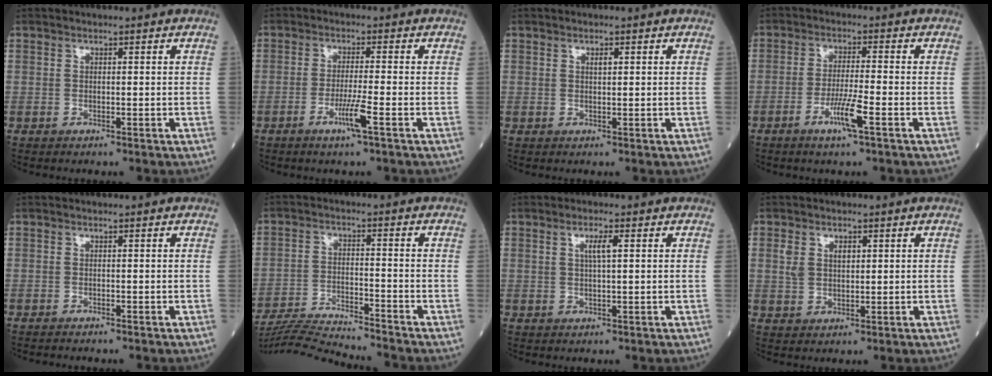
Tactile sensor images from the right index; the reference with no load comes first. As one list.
[{"total": 4.1, "force": [-2.0, -0.7, 3.5], "torque": [-0.071, -0.009, -0.041]}, {"total": 0.9, "force": [0.4, 0.2, 0.8], "torque": [-0.015, 0.000, 0.006]}, {"total": 5.2, "force": [-2.5, -0.3, 4.5], "torque": [-0.087, -0.009, -0.050]}, {"total": 1.4, "force": [-1.3, 0.1, 0.6], "torque": [-0.013, -0.002, -0.014]}, {"total": 12.4, "force": [-11.9, -1.3, 3.2], "torque": [-0.052, -0.010, -0.202]}, {"total": 2.5, "force": [0.8, 0.2, 2.4], "torque": [-0.046, 0.000, 0.013]}, {"total": 3.6, "force": [1.2, 2.2, 2.6], "torque": [-0.055, 0.014, 0.026]}]